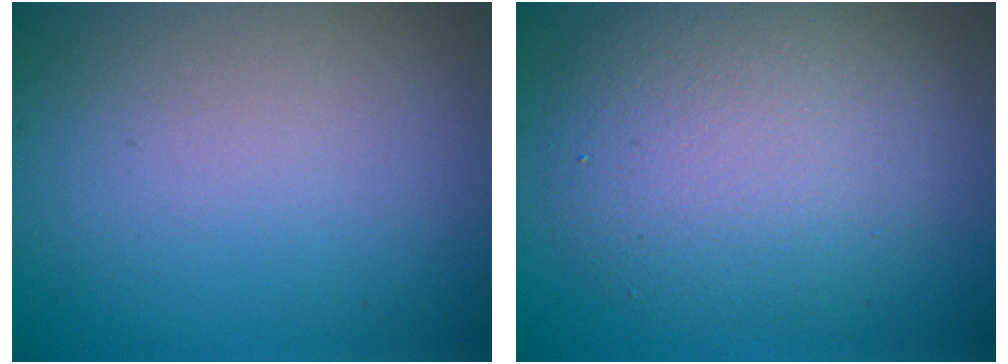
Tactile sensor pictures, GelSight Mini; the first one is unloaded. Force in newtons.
{"total": 6.1, "press": 6.1, "slide": 0.4}